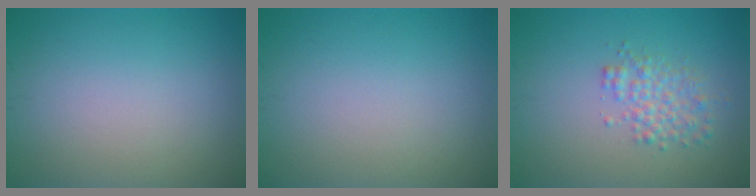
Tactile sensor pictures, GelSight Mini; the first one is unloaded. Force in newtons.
{"total": 0.0}
{"total": 2.6, "press": 2.6, "slide": 0.1}